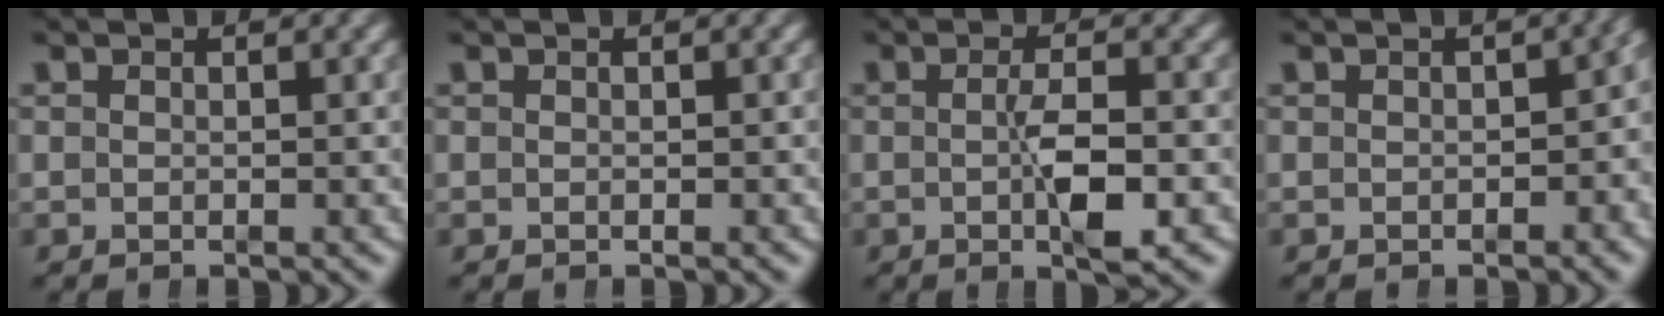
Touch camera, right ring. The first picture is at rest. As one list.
[{"total": 0.0}, {"total": 3.6, "force": [-1.0, 0.3, 3.5], "torque": [-0.055, -0.002, -0.018]}, {"total": 1.3, "force": [-0.7, 0.8, 0.8], "torque": [-0.005, 0.002, -0.010]}]